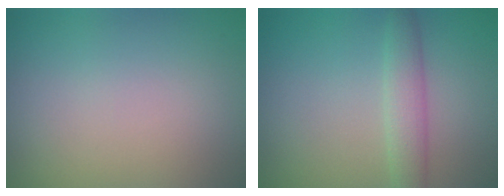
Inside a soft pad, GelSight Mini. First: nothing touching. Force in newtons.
{"total": 2.7, "press": 2.7, "slide": 0.1}